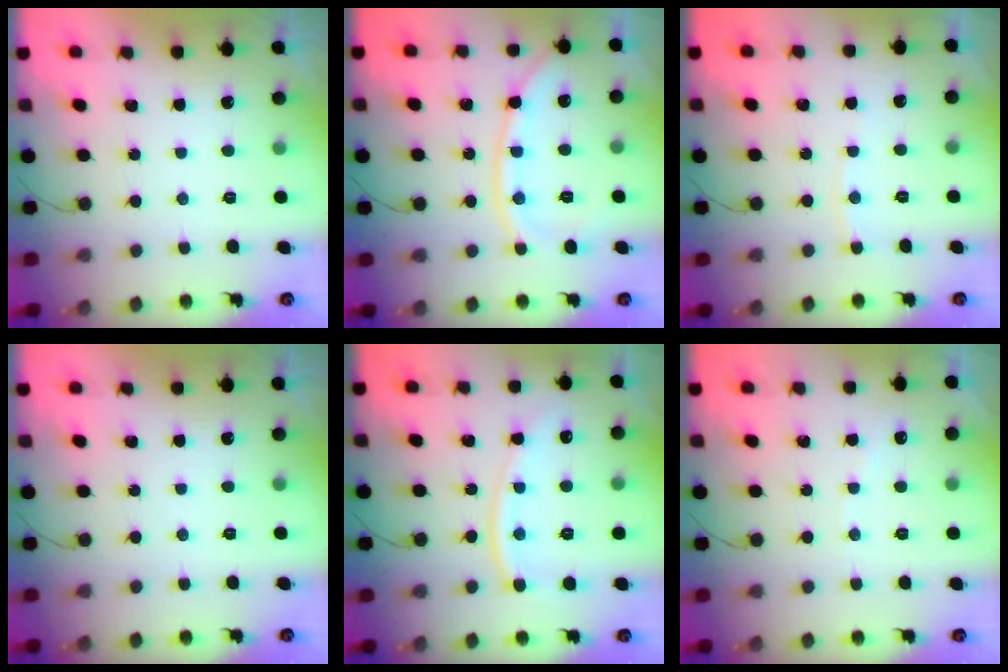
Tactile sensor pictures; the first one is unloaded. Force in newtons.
{"total": 10.8, "press": 10.7, "slide": 1.6}
{"total": 3.3, "press": 3.3, "slide": 0.3}
{"total": 0.0}
{"total": 12.4, "press": 12.3, "slide": 1.0}
{"total": 2.9, "press": 2.9, "slide": 0.5}